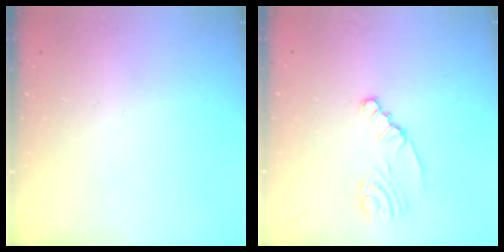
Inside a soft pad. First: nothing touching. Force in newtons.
{"total": 2.4, "press": 2.4, "slide": 0.1}